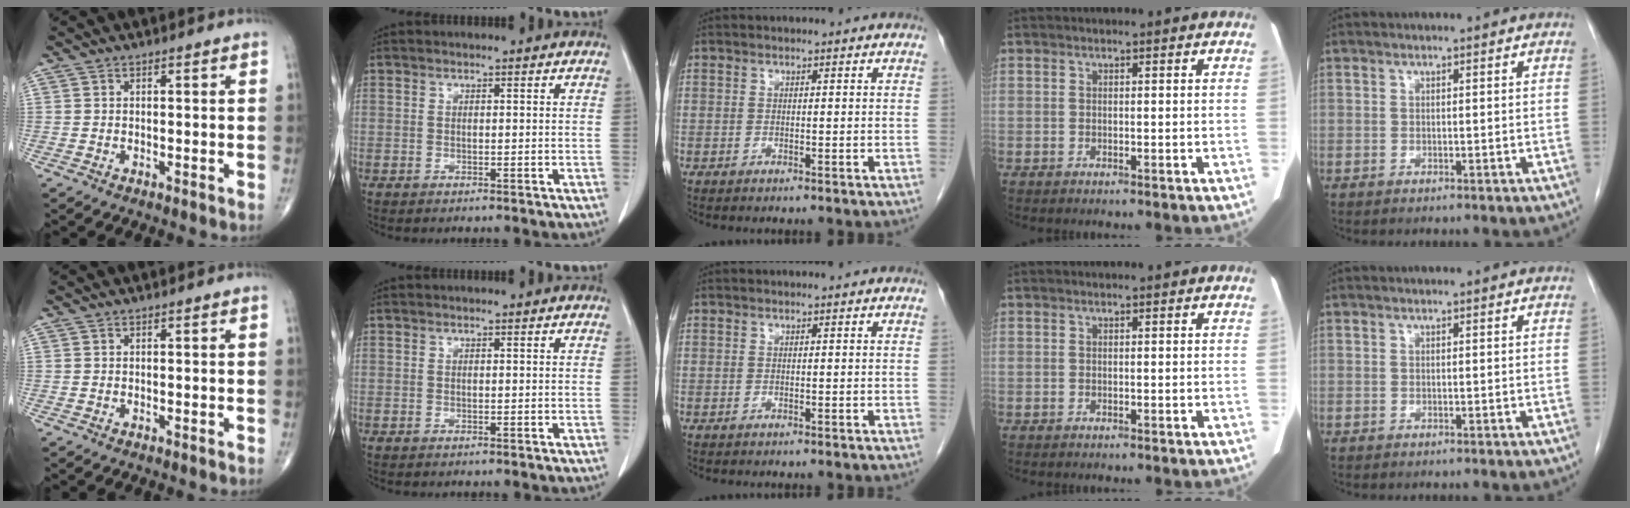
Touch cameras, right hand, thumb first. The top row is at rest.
{}